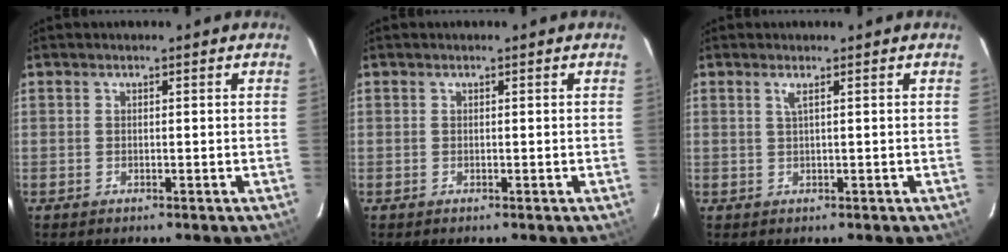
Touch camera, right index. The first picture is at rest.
{"total": 0.0}
{"total": 1.1, "force": [0.4, -0.4, 1.0], "torque": [-0.018, 0.001, 0.007]}